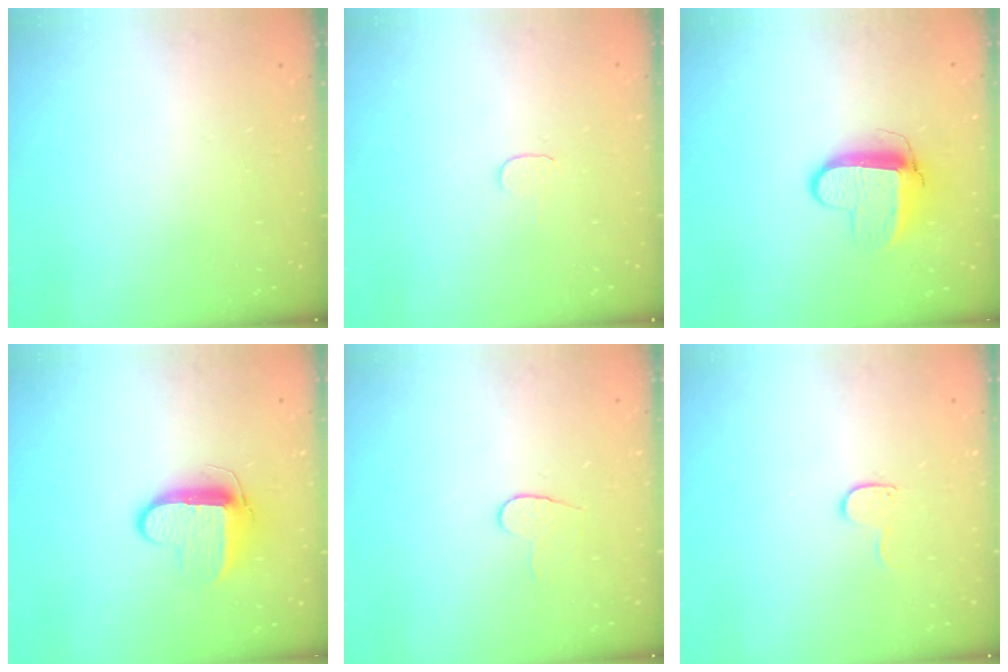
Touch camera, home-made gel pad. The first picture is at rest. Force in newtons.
{"total": 3.7, "press": 3.7, "slide": 0.4}
{"total": 8.9, "press": 8.8, "slide": 1.0}
{"total": 9.9, "press": 9.8, "slide": 0.5}
{"total": 6.0, "press": 6.0, "slide": 0.5}
{"total": 5.5, "press": 5.5, "slide": 0.5}